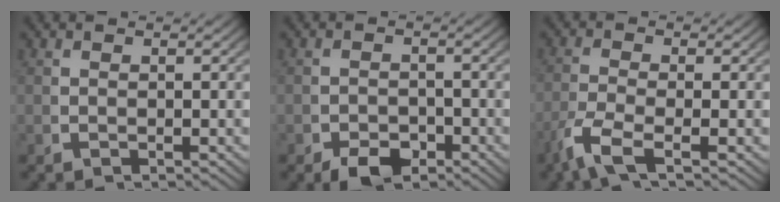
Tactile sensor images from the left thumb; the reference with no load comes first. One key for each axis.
{"total": 3.2, "fx": -2.2, "fy": 1.7, "fz": 1.6, "tx": -0.022, "ty": -0.018, "tz": -0.035}
{"total": 4.2, "fx": -2.0, "fy": 1.4, "fz": 3.4, "tx": -0.091, "ty": -0.017, "tz": -0.032}